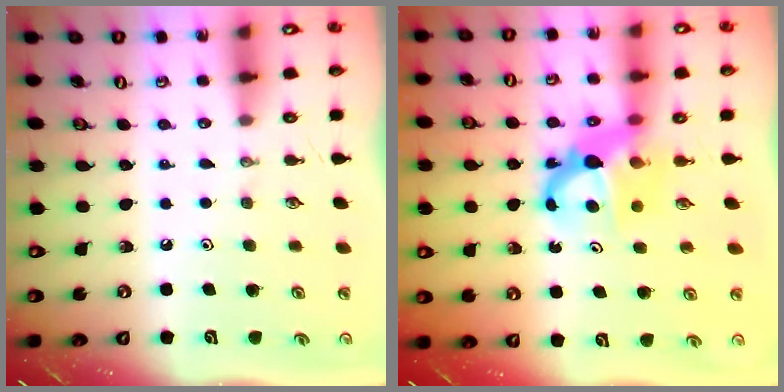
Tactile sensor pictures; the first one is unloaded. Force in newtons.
{"total": 7.1, "press": 7.0, "slide": 0.5}